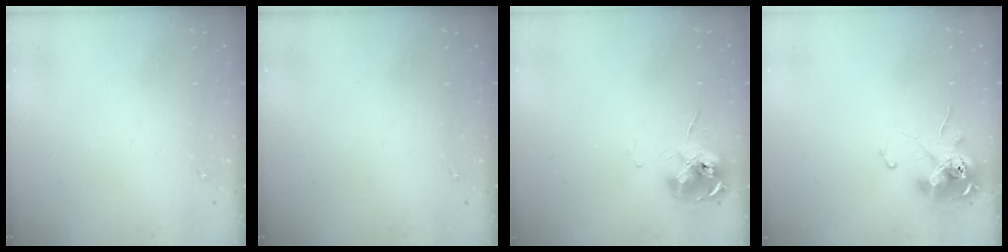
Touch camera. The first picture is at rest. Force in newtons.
{"total": 0.0}
{"total": 12.0, "press": 11.9, "slide": 1.3}
{"total": 13.5, "press": 13.4, "slide": 1.2}